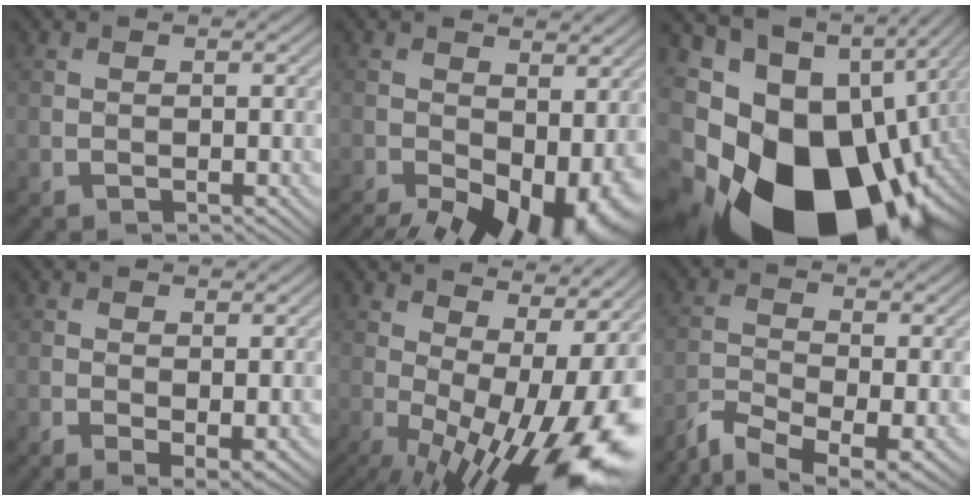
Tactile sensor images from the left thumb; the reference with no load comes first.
{"total": 15.4, "force": [-7.1, 7.9, 11.1], "torque": [-0.187, -0.046, -0.072]}
{"total": 23.7, "force": [-8.8, 16.1, 15.0], "torque": [-0.274, -0.068, -0.124]}
{"total": 2.0, "force": [-0.3, 0.7, 1.8], "torque": [-0.031, -0.010, 0.001]}
{"total": 17.4, "force": [-0.4, 6.3, 16.2], "torque": [-0.203, -0.006, 0.015]}
{"total": 6.5, "force": [-4.9, 1.7, 3.9], "torque": [-0.072, -0.014, -0.090]}